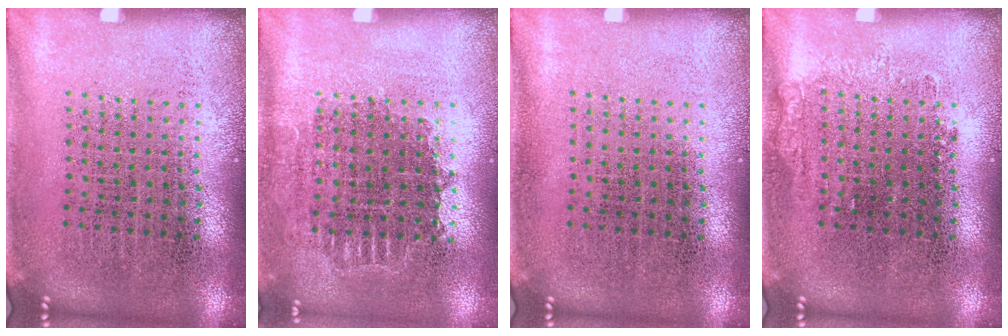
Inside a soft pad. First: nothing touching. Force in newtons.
{"total": 0.9, "press": 0.8, "slide": 0.3}
{"total": 0.0}
{"total": 0.7, "press": 0.7, "slide": 0.2}